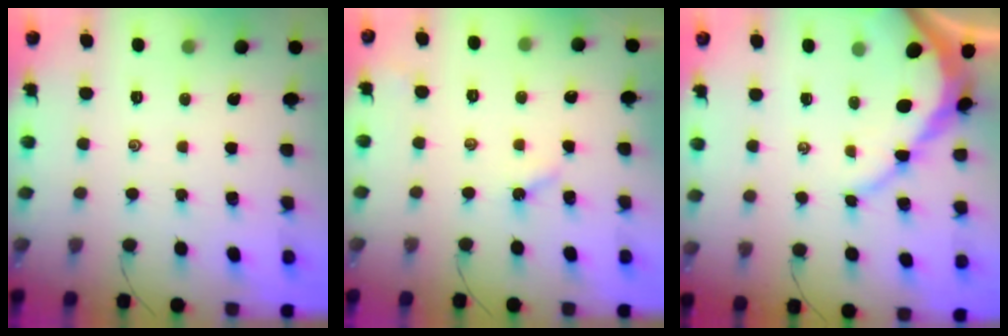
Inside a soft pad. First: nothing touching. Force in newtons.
{"total": 2.4, "press": 2.3, "slide": 0.3}
{"total": 8.7, "press": 8.6, "slide": 1.1}